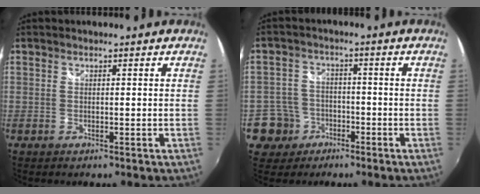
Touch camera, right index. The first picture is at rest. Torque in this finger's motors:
{"motor_torque": [-0.41, 0.08, -1.04, -0.21]}